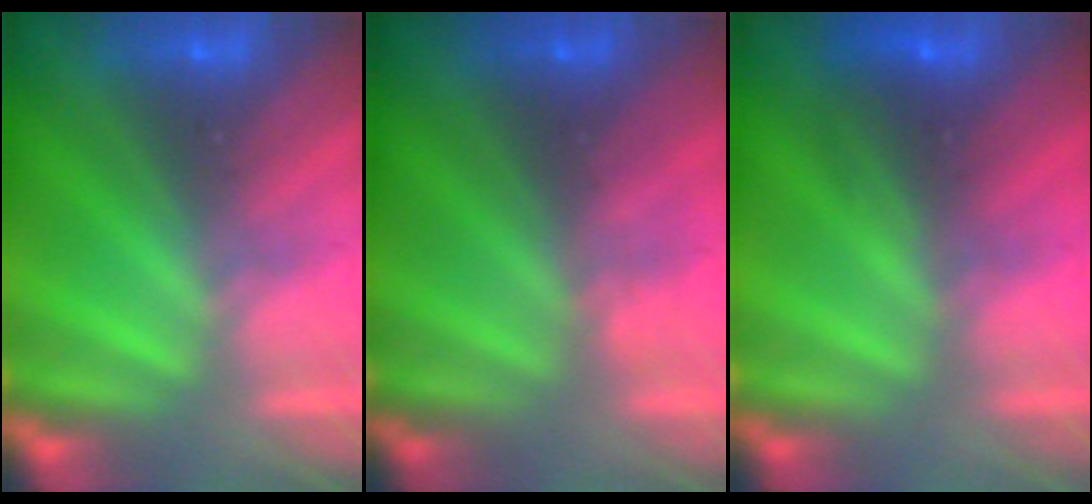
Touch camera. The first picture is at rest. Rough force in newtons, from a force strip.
{"total": 3.6}
{"total": 2.5}